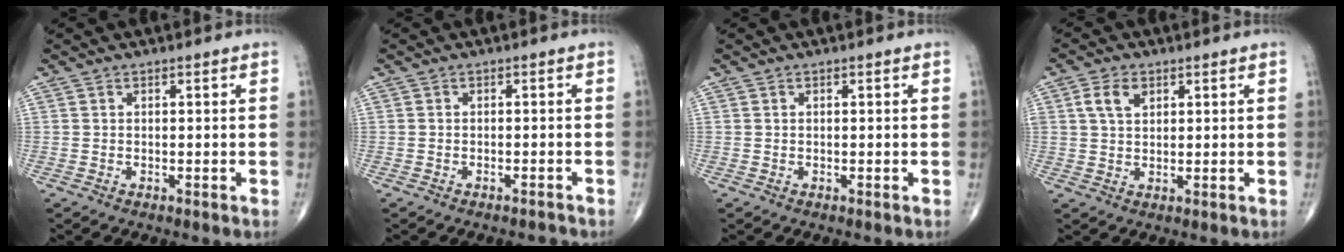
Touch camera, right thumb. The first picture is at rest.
{"total": 1.1, "force": [-1.1, 0.0, 0.1], "torque": [-0.010, 0.010, -0.014]}
{"total": 0.0}
{"total": 4.6, "force": [1.9, 2.9, 3.0], "torque": [-0.054, -0.001, 0.035]}